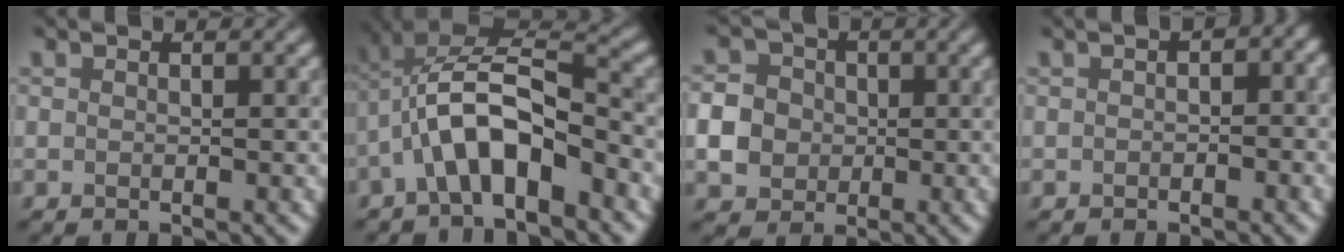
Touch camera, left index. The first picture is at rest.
{"total": 8.2, "force": [-3.3, 3.2, 6.8], "torque": [-0.129, 0.018, -0.063]}
{"total": 5.3, "force": [-0.7, 4.7, 2.2], "torque": [-0.039, 0.002, -0.026]}
{"total": 2.6, "force": [-0.2, 1.6, 2.0], "torque": [-0.019, 0.004, -0.008]}